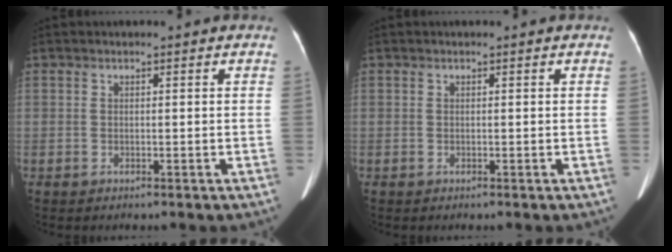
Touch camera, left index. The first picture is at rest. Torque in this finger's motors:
{"motor_torque": [0.02, 0.02, 0.03, 0.00]}